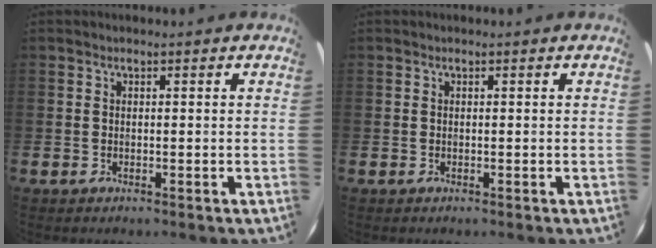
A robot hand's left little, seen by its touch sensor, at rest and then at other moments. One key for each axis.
{"total": 0.0}